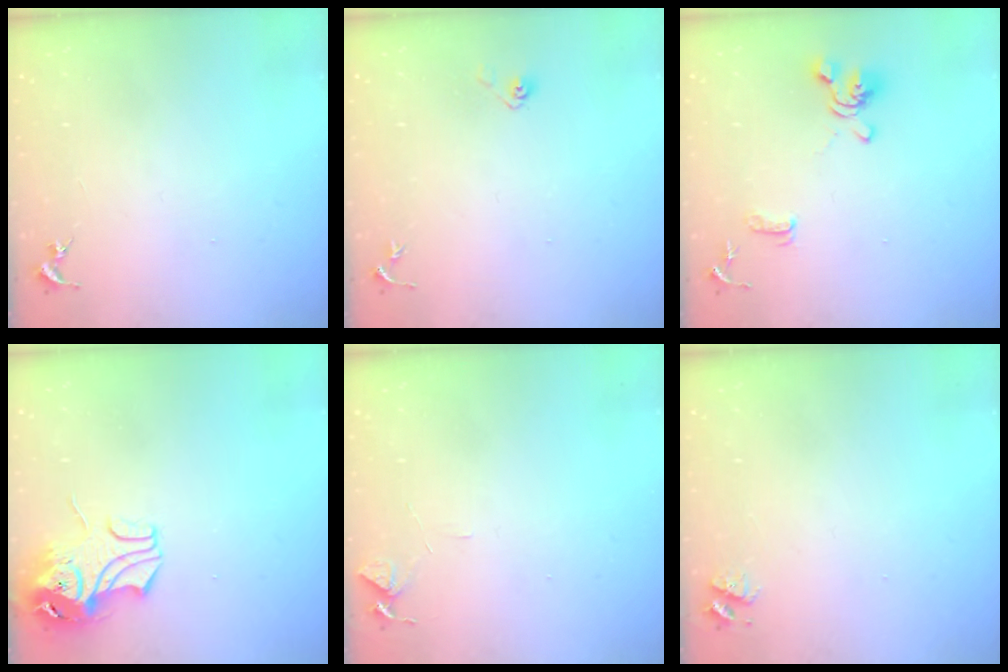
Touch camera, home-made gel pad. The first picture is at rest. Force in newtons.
{"total": 3.6, "press": 3.0, "slide": 2.1}
{"total": 11.5, "press": 11.4, "slide": 1.6}
{"total": 9.1, "press": 9.0, "slide": 1.4}
{"total": 6.0, "press": 5.9, "slide": 0.6}
{"total": 4.7, "press": 4.7, "slide": 0.7}